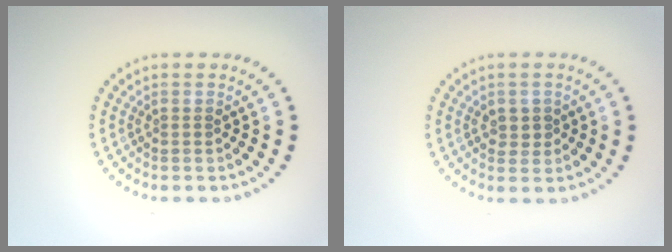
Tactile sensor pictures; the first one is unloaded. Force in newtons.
{"total": 1.3, "press": 1.3, "slide": 0.3}